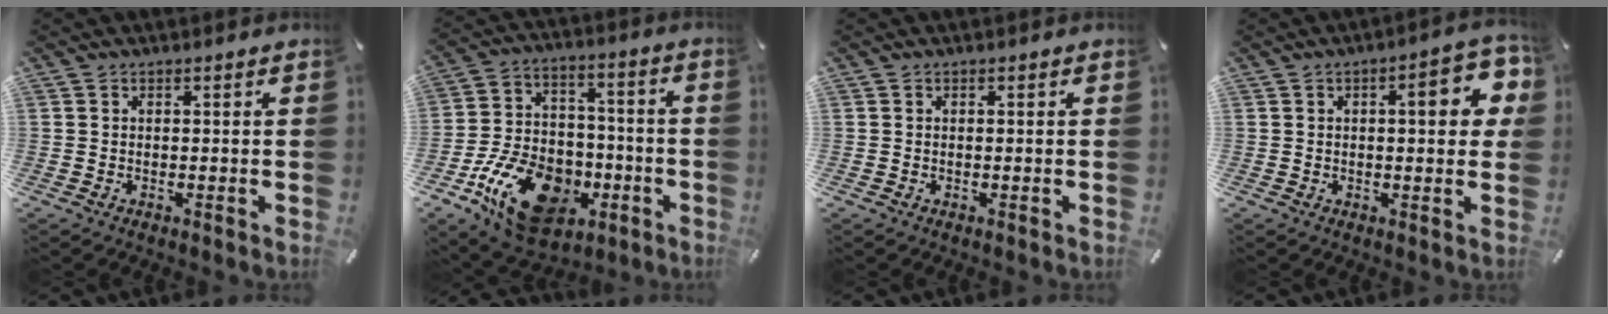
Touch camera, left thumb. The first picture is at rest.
{"total": 20.4, "force": [-8.7, 13.8, 12.2], "torque": [-0.204, 0.053, -0.133]}
{"total": 0.0}
{"total": 10.8, "force": [2.7, 3.8, 9.7], "torque": [-0.113, -0.011, 0.034]}